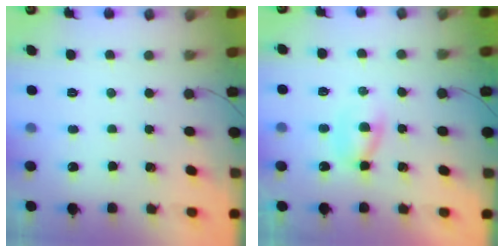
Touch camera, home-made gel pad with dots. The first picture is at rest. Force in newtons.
{"total": 3.3, "press": 3.1, "slide": 1.2}